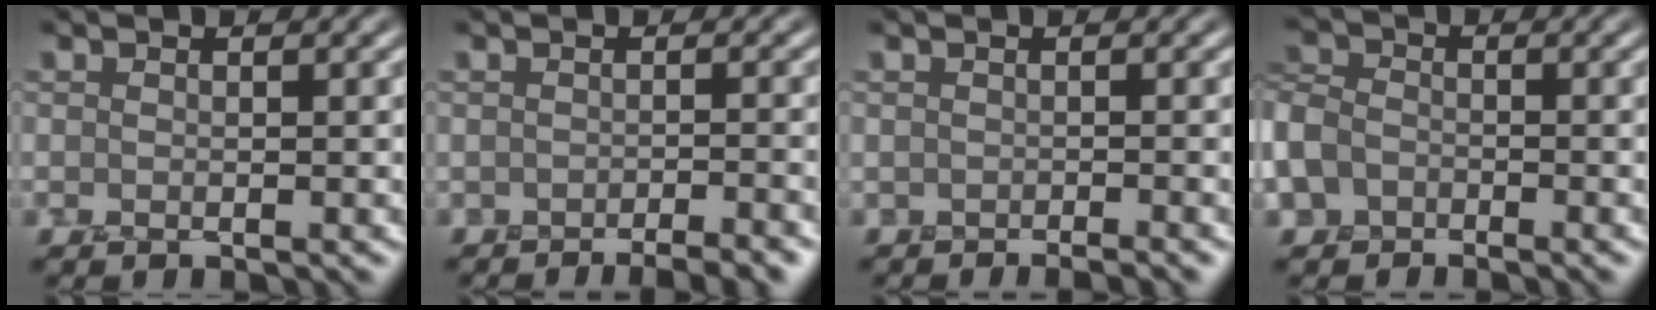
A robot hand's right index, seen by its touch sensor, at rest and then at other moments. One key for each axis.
{"total": 3.2, "fx": -2.8, "fy": 0.5, "fz": 1.6, "tx": 0.003, "ty": 0.008, "tz": -0.031}
{"total": 0.9, "fx": -0.8, "fy": 0.0, "fz": 0.2, "tx": 0.018, "ty": 0.005, "tz": -0.008}
{"total": 3.8, "fx": -1.9, "fy": 3.1, "fz": 1.3, "tx": -0.031, "ty": 0.001, "tz": -0.037}